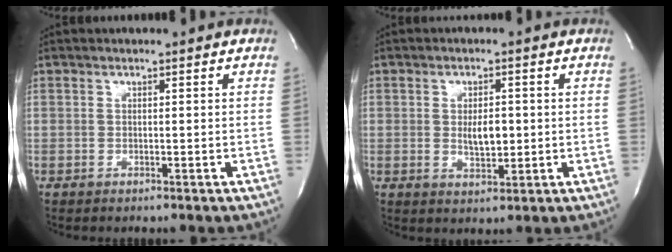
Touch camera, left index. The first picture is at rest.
{"total": 3.9, "force": [-0.1, 1.7, 3.5], "torque": [-0.060, -0.007, 0.004]}